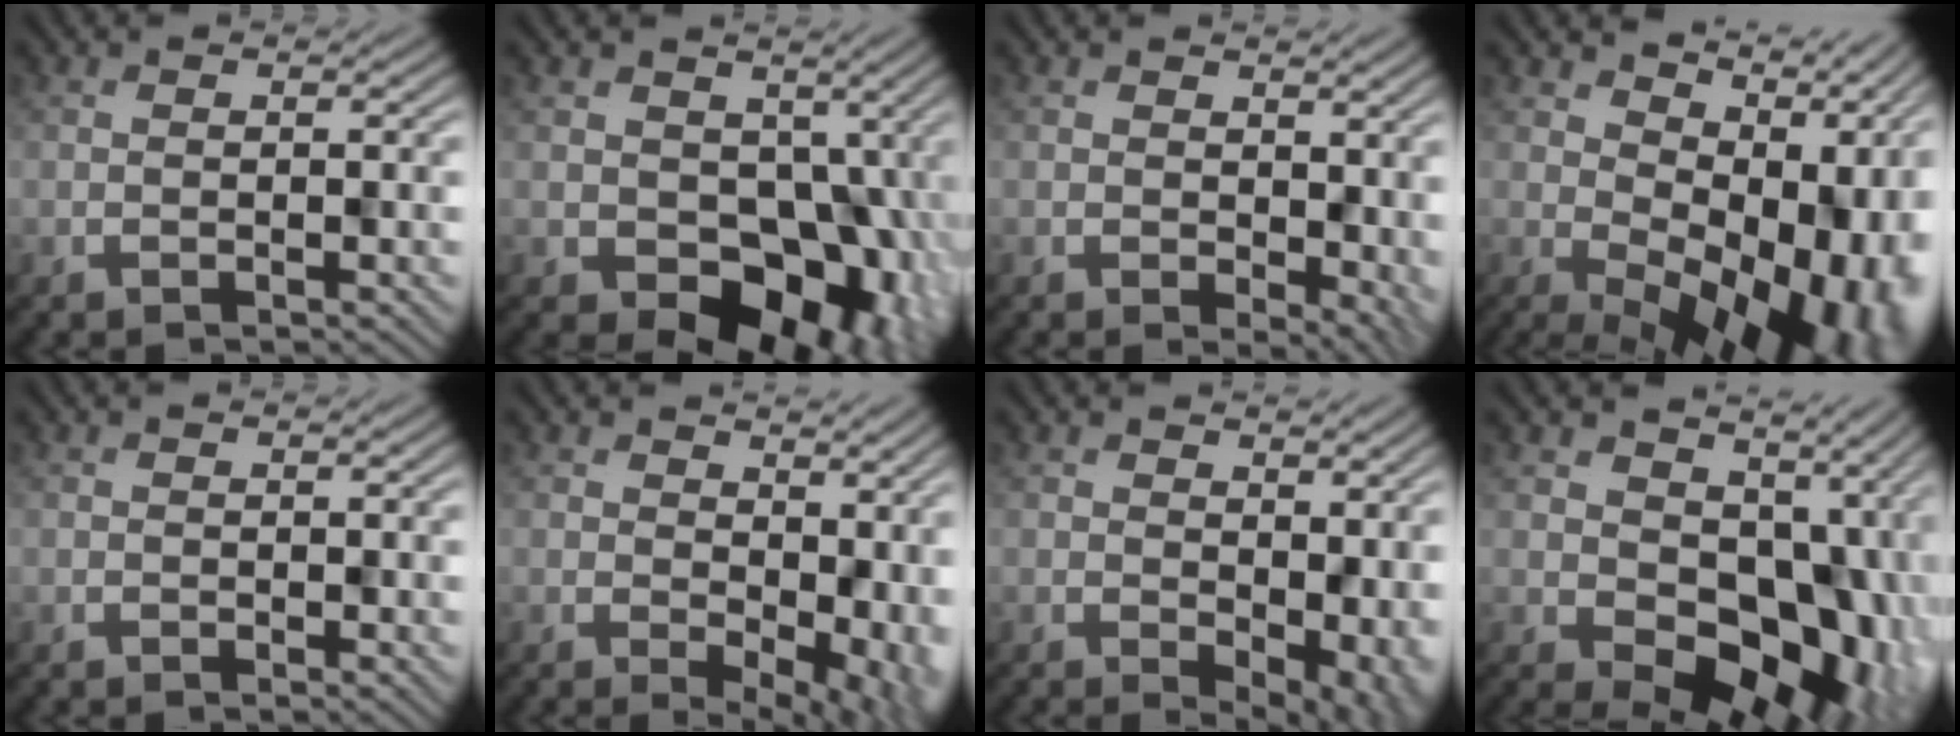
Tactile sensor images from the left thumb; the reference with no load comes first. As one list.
[{"total": 10.9, "force": [-1.9, 8.3, 6.9], "torque": [-0.070, -0.029, -0.022]}, {"total": 4.8, "force": [-0.7, 3.0, 3.7], "torque": [-0.046, -0.020, 0.010]}, {"total": 16.4, "force": [0.5, 10.3, 12.8], "torque": [-0.134, -0.033, 0.060]}, {"total": 0.9, "force": [-0.1, 0.4, 0.8], "torque": [-0.014, -0.003, 0.002]}, {"total": 10.1, "force": [0.0, 6.3, 8.0], "torque": [-0.095, -0.035, 0.033]}, {"total": 6.5, "force": [-0.9, 3.8, 5.3], "torque": [-0.066, -0.027, 0.004]}, {"total": 14.0, "force": [0.5, 10.1, 9.7], "torque": [-0.138, -0.049, 0.027]}]